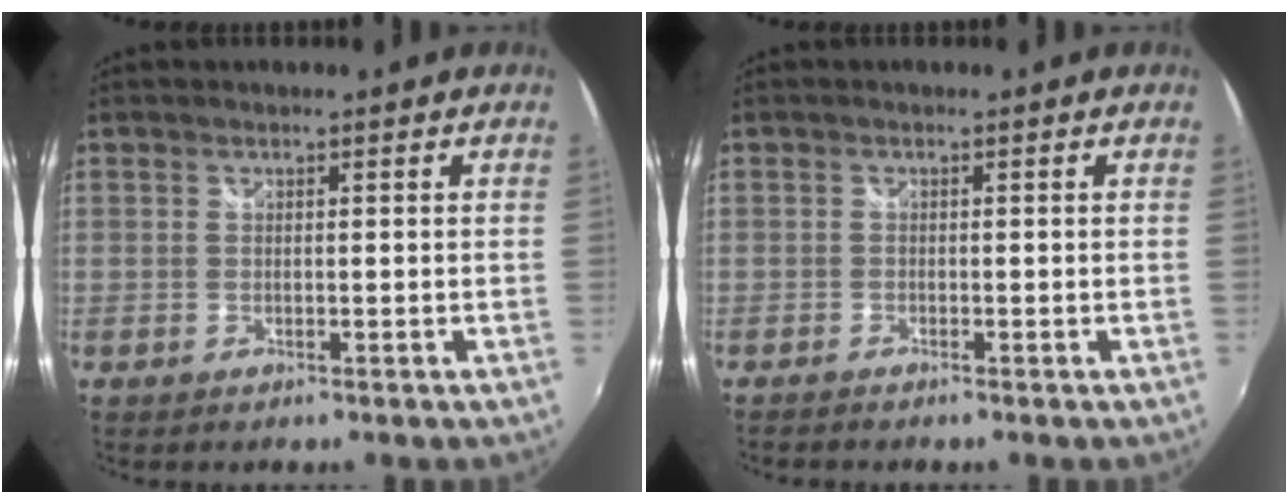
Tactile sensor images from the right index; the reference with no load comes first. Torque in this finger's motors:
{"motor_torque": [0.05, -0.09, 0.07, 0.00]}